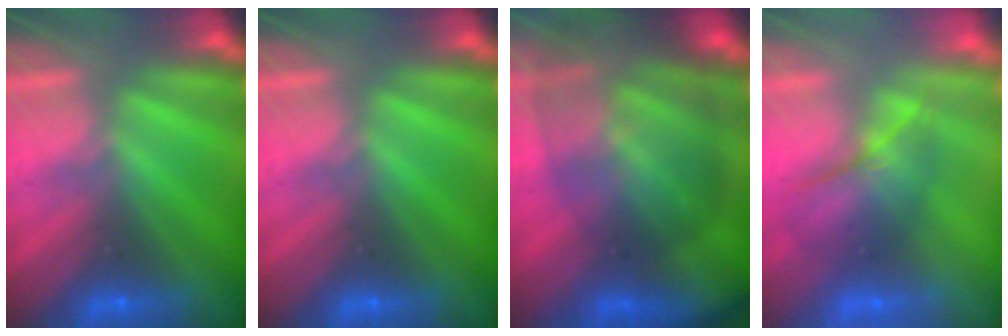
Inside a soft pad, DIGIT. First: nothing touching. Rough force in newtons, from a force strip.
{"total": 0.0}
{"total": 9.7}
{"total": 2.3}